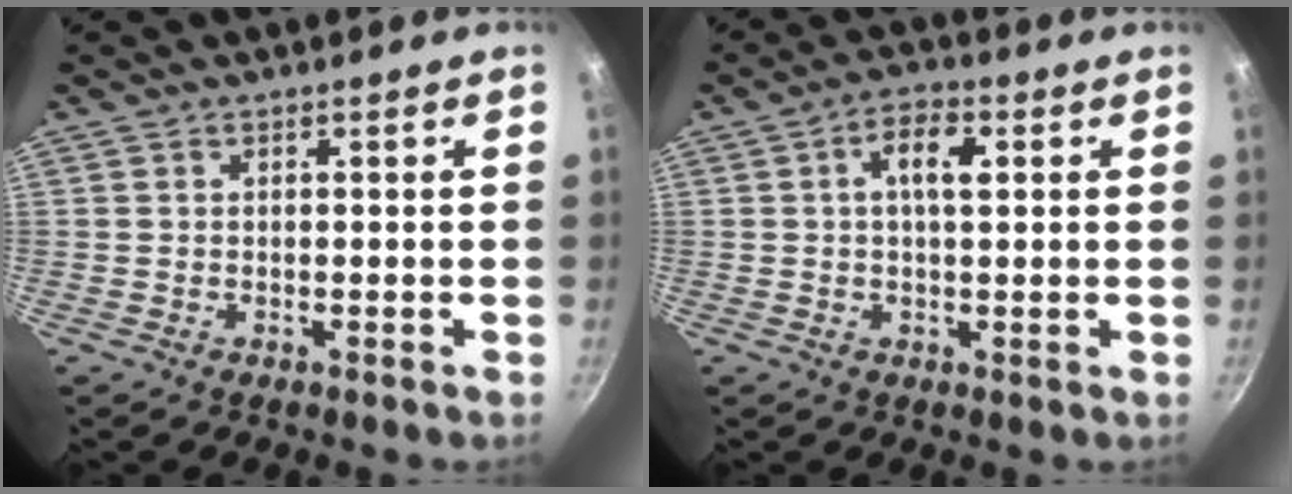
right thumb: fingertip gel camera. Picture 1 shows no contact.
{"total": 6.0, "force": [1.4, 2.8, 5.1], "torque": [-0.081, 0.010, 0.016]}